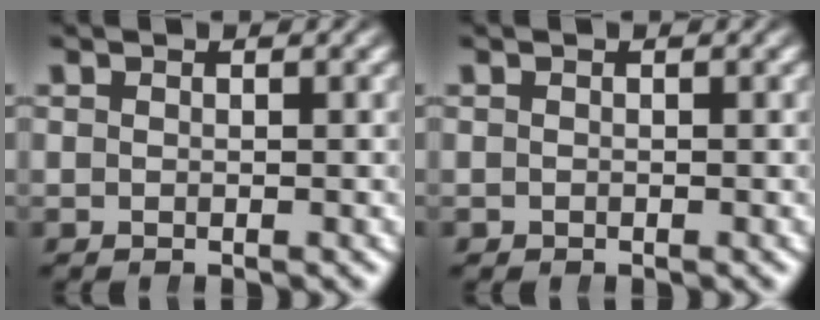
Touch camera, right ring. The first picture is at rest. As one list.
[{"total": 0.7, "force": [-0.4, 0.6, 0.0], "torque": [-0.003, -0.005, -0.006]}]